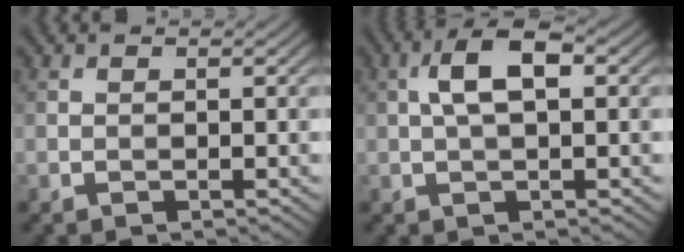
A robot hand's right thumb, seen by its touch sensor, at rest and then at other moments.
{"total": 5.3, "force": [1.0, 2.1, 4.8], "torque": [-0.095, 0.014, 0.015]}